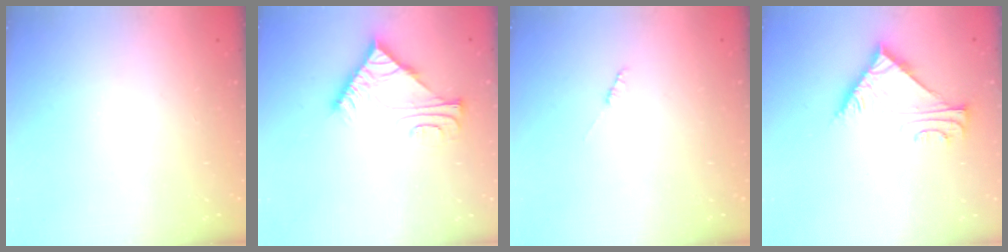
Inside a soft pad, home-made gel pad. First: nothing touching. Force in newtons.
{"total": 6.8, "press": 6.8, "slide": 0.1}
{"total": 1.4, "press": 1.4, "slide": 0.2}
{"total": 6.7, "press": 6.7, "slide": 0.4}